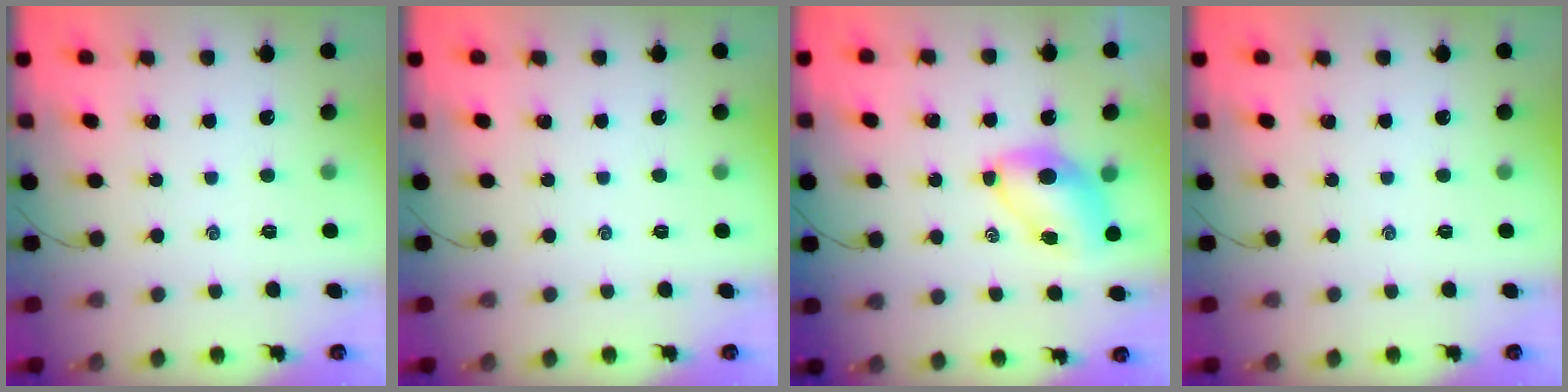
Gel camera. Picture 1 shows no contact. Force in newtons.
{"total": 0.0}
{"total": 7.2, "press": 7.1, "slide": 1.0}
{"total": 0.0}